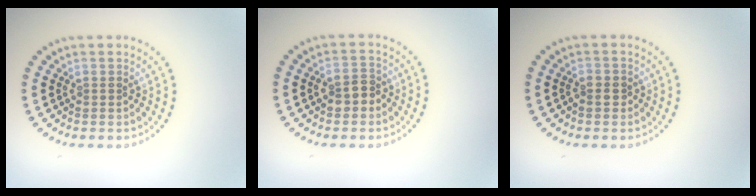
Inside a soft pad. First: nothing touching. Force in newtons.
{"total": 2.1, "press": 2.1, "slide": 0.5}
{"total": 1.0, "press": 0.9, "slide": 0.4}